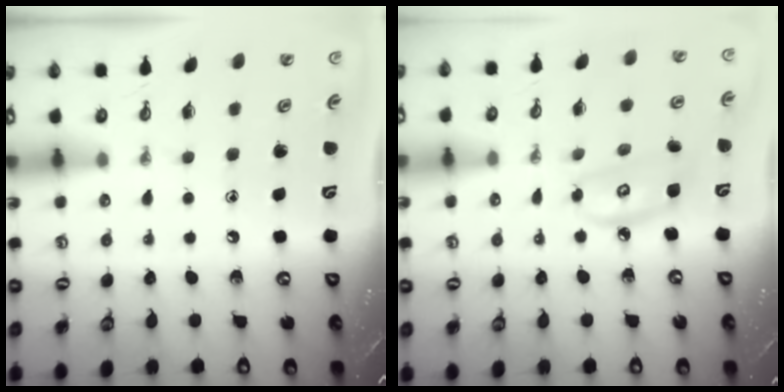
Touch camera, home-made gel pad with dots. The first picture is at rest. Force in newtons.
{"total": 6.1, "press": 6.1, "slide": 0.4}